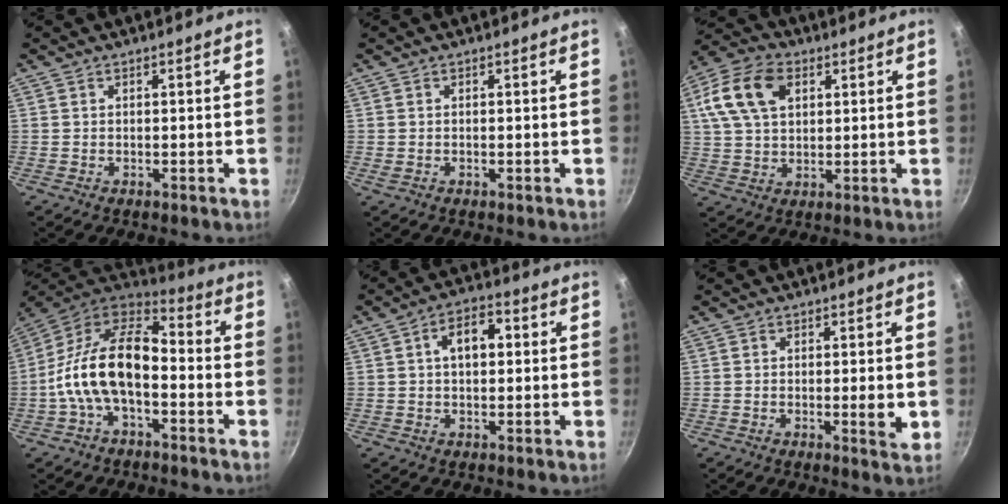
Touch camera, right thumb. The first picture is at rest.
{"total": 0.0}
{"total": 13.4, "force": [4.5, 8.8, 9.0], "torque": [-0.163, 0.008, 0.073]}
{"total": 17.0, "force": [-3.5, 9.4, 13.7], "torque": [-0.240, 0.050, -0.081]}
{"total": 7.1, "force": [1.2, 4.3, 5.5], "torque": [-0.059, 0.018, 0.011]}
{"total": 3.5, "force": [-0.4, 0.6, 3.5], "torque": [-0.054, -0.007, -0.007]}